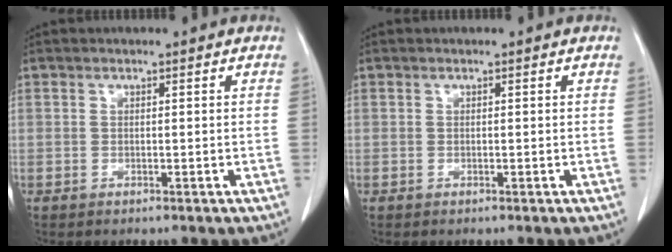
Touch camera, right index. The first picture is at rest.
{"total": 0.0}